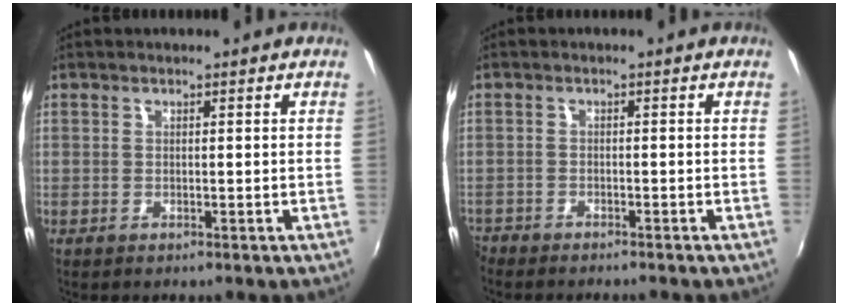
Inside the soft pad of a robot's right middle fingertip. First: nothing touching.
{"total": 3.7, "force": [-3.5, 1.0, 0.8], "torque": [-0.038, -0.017, -0.068]}